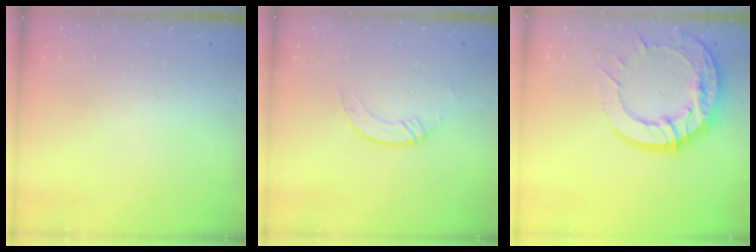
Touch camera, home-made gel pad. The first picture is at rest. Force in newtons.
{"total": 3.1, "press": 3.1, "slide": 0.2}
{"total": 20.5, "press": 20.5, "slide": 1.9}